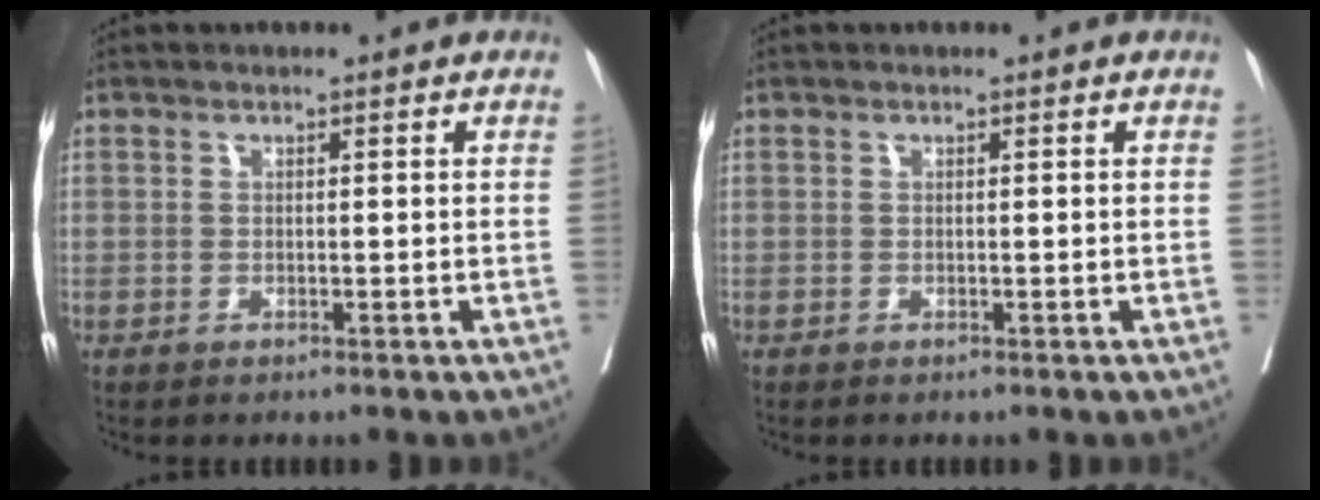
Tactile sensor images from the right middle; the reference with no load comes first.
{"total": 0.0}